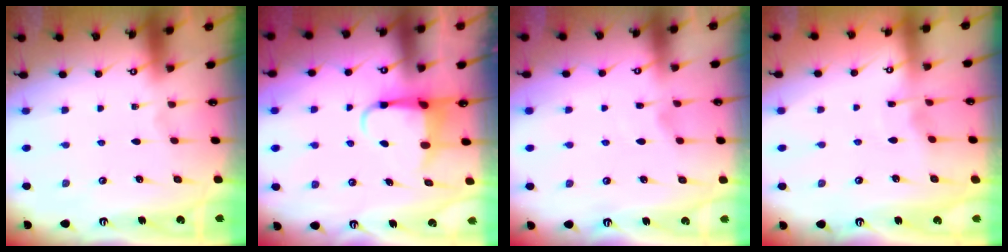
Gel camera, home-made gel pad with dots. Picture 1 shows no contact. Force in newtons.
{"total": 4.7, "press": 4.7, "slide": 0.2}
{"total": 2.2, "press": 2.2, "slide": 0.5}
{"total": 2.9, "press": 2.9, "slide": 0.1}